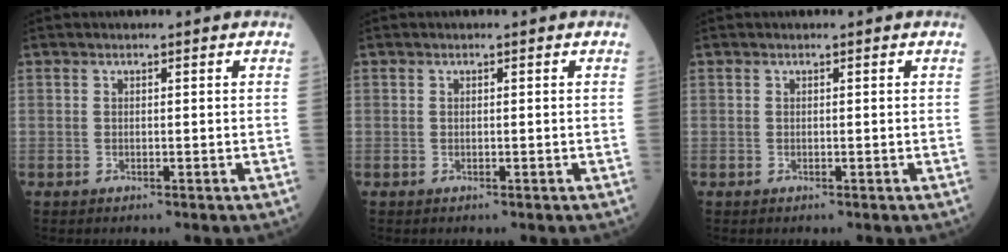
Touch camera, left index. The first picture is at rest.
{"total": 0.0}
{"total": 0.0}